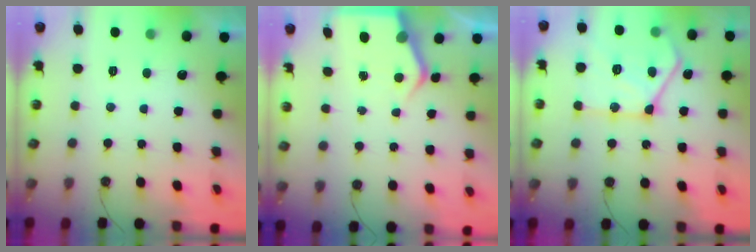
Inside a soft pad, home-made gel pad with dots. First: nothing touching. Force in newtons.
{"total": 4.9, "press": 4.9, "slide": 0.2}
{"total": 19.5, "press": 19.4, "slide": 1.8}